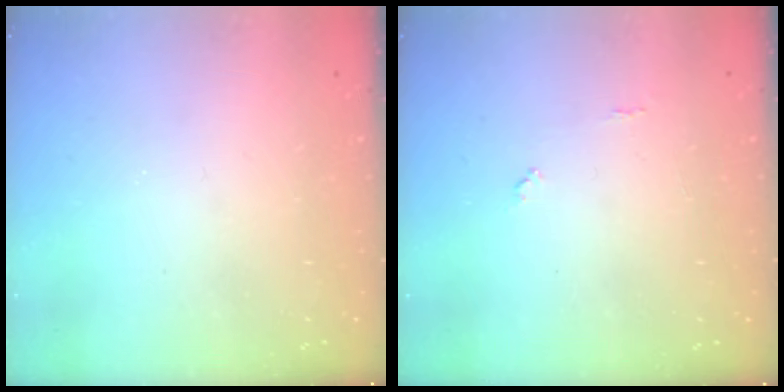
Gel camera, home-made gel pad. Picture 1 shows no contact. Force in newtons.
{"total": 4.9, "press": 4.9, "slide": 0.4}